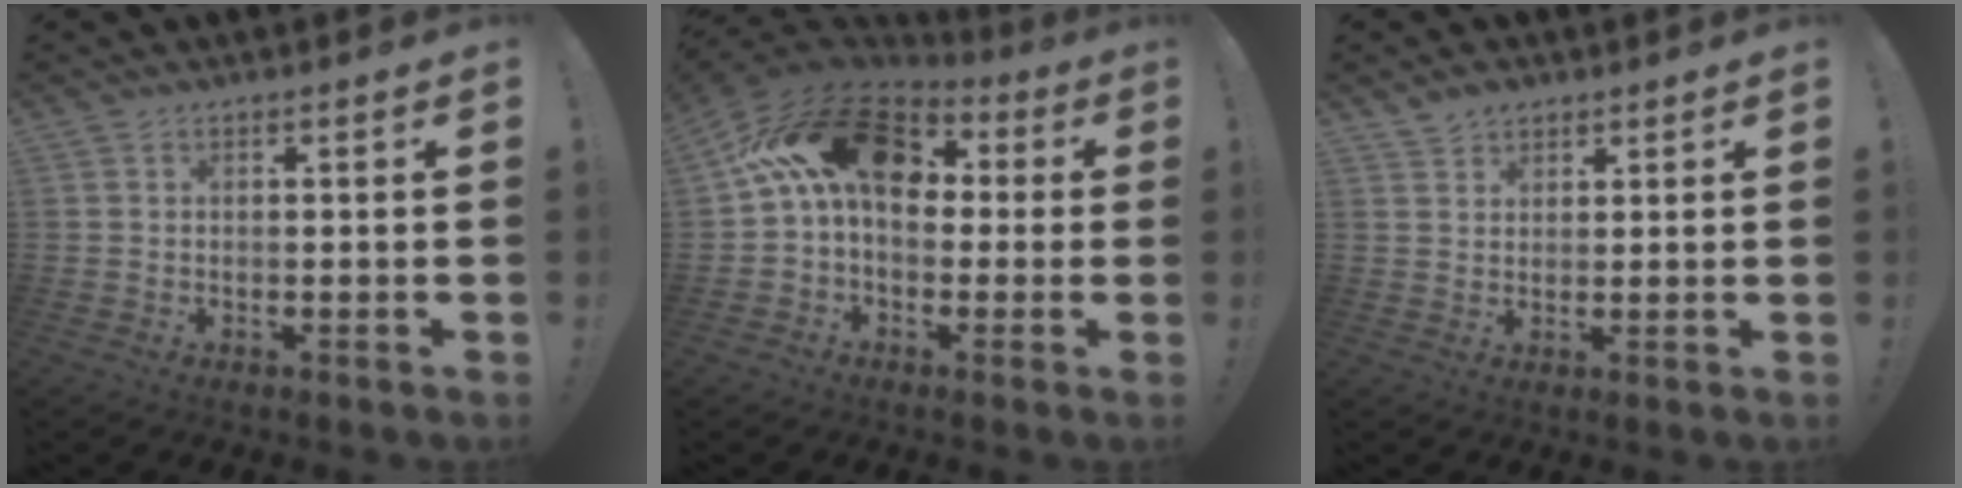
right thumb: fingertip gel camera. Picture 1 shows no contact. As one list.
[{"total": 19.6, "force": [5.1, 12.5, 14.2], "torque": [-0.227, 0.009, 0.096]}, {"total": 3.6, "force": [2.9, 2.1, 0.5], "torque": [-0.010, -0.017, 0.054]}]